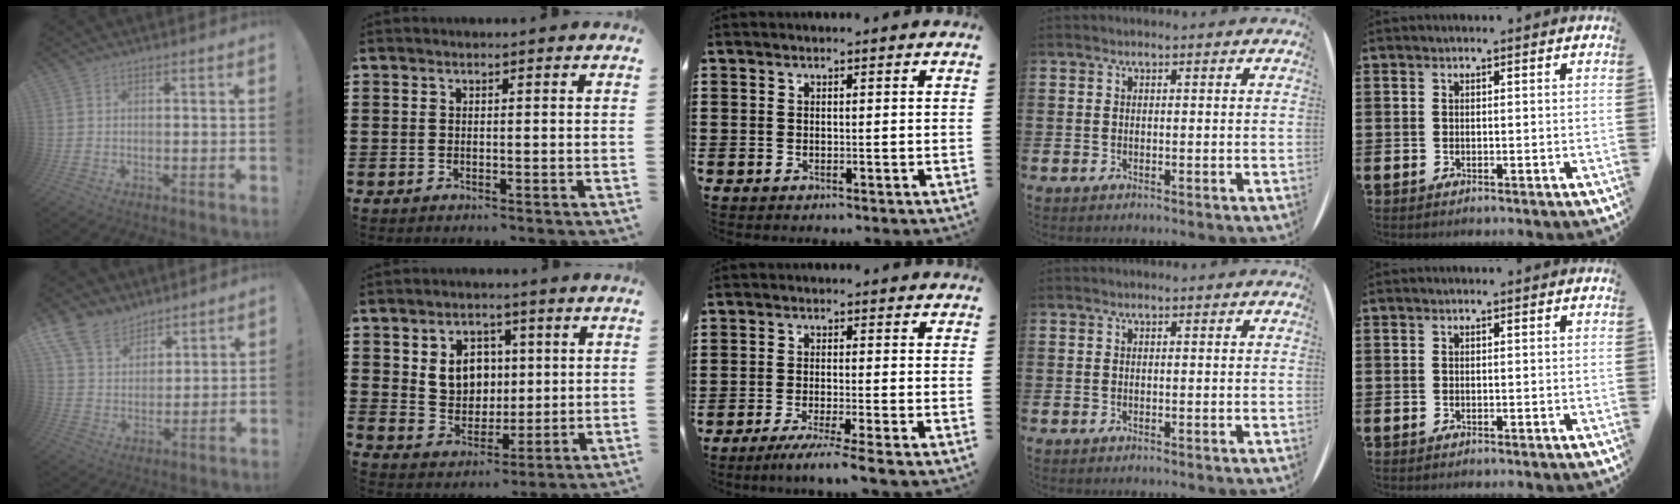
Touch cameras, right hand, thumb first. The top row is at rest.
{"thumb": {"total": 12.2, "force": [9.2, 7.2, 3.4], "torque": [-0.072, -0.064, 0.181]}, "index": {"total": 6.7, "force": [1.7, 5.7, 3.1], "torque": [-0.069, 0.014, 0.027]}, "middle": {"total": 3.5, "force": [-2.9, -0.5, 2.0], "torque": [-0.038, -0.011, -0.055]}}